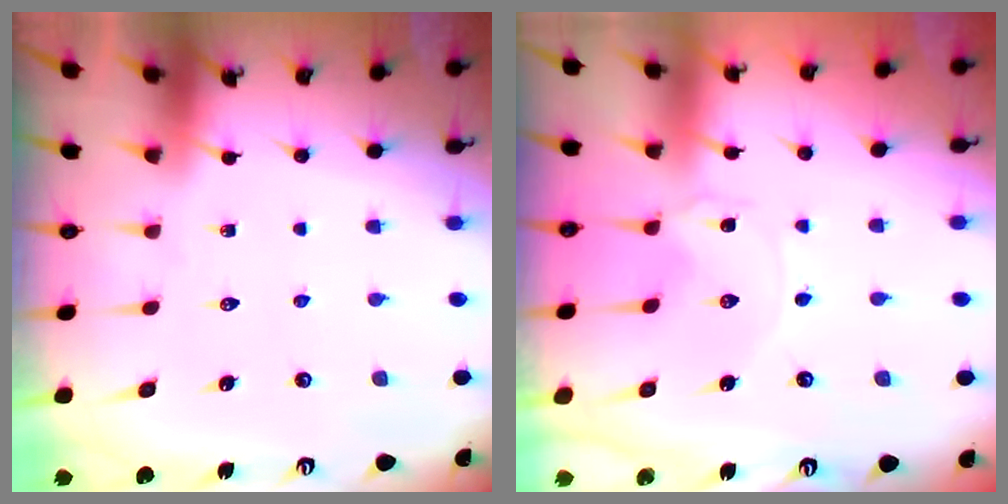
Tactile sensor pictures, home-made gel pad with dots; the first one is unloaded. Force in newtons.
{"total": 0.0}